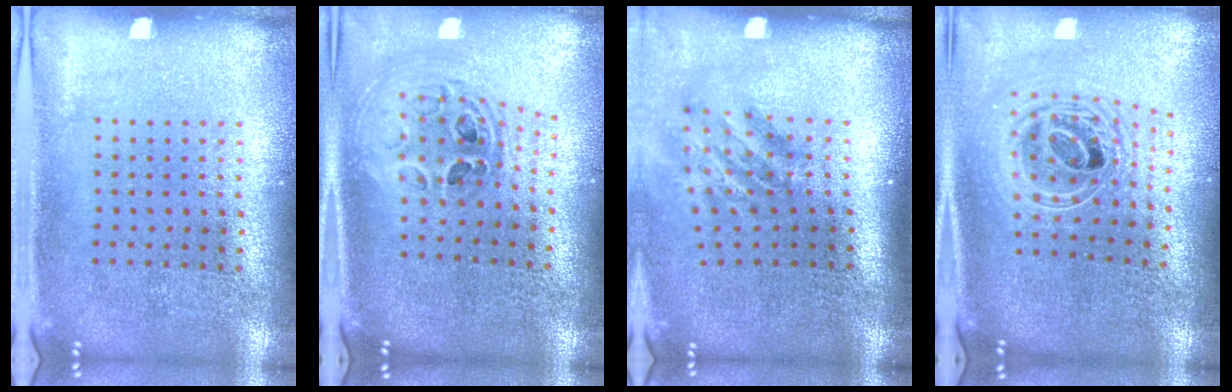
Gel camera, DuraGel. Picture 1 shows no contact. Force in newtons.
{"total": 1.2, "press": 1.1, "slide": 0.5}
{"total": 1.9, "press": 1.2, "slide": 1.4}
{"total": 2.3, "press": 1.8, "slide": 1.5}